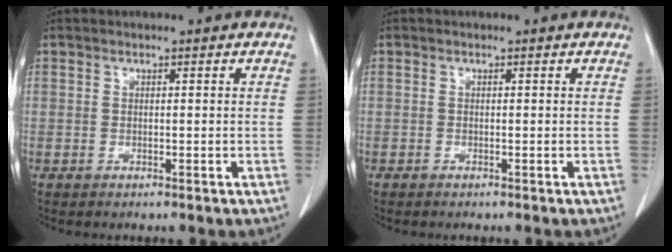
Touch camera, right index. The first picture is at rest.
{"total": 0.0}